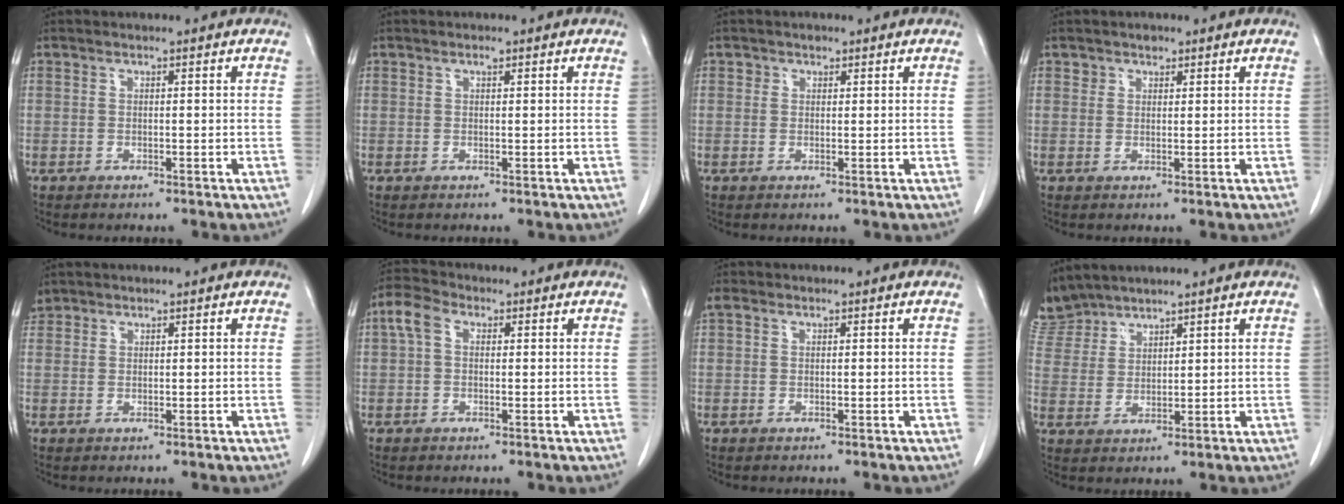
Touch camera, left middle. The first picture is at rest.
{"total": 0.6, "force": [0.4, 0.2, 0.4], "torque": [-0.011, -0.002, 0.006]}
{"total": 1.0, "force": [0.6, 0.8, 0.2], "torque": [0.004, -0.002, 0.006]}
{"total": 1.4, "force": [1.0, 1.0, 0.2], "torque": [0.002, -0.003, 0.013]}
{"total": 1.9, "force": [1.5, 1.1, 0.0], "torque": [0.000, 0.014, 0.031]}
{"total": 3.8, "force": [0.9, 2.4, 2.8], "torque": [-0.066, 0.025, 0.017]}
{"total": 1.0, "force": [0.6, 0.6, 0.4], "torque": [-0.015, 0.019, 0.012]}
{"total": 5.5, "force": [5.4, 0.9, -0.5], "torque": [0.000, 0.008, 0.123]}